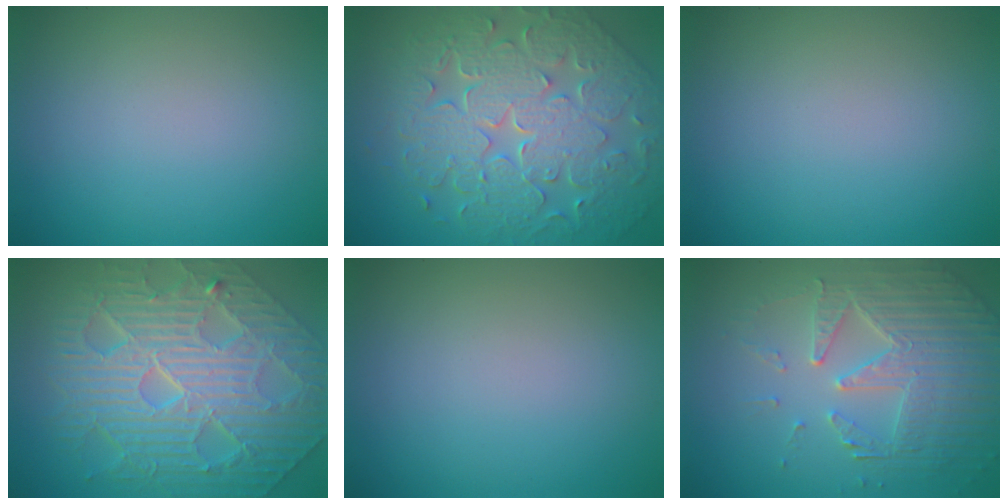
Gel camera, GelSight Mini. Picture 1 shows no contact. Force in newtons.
{"total": 9.5, "press": 6.7, "slide": 6.7}
{"total": 0.0}
{"total": 11.4, "press": 7.5, "slide": 8.5}
{"total": 0.0}
{"total": 5.7, "press": 4.7, "slide": 3.3}